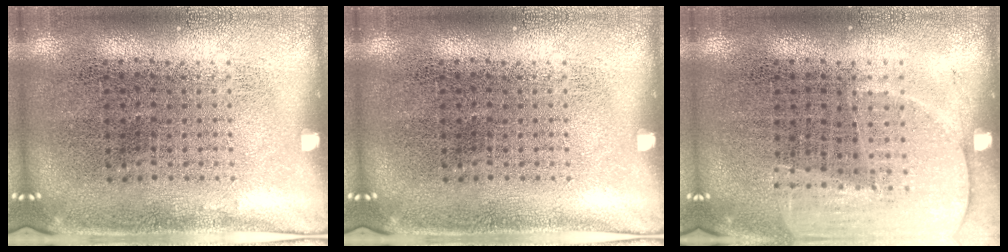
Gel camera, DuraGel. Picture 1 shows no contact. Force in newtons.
{"total": 0.0}
{"total": 1.5, "press": 1.4, "slide": 0.3}